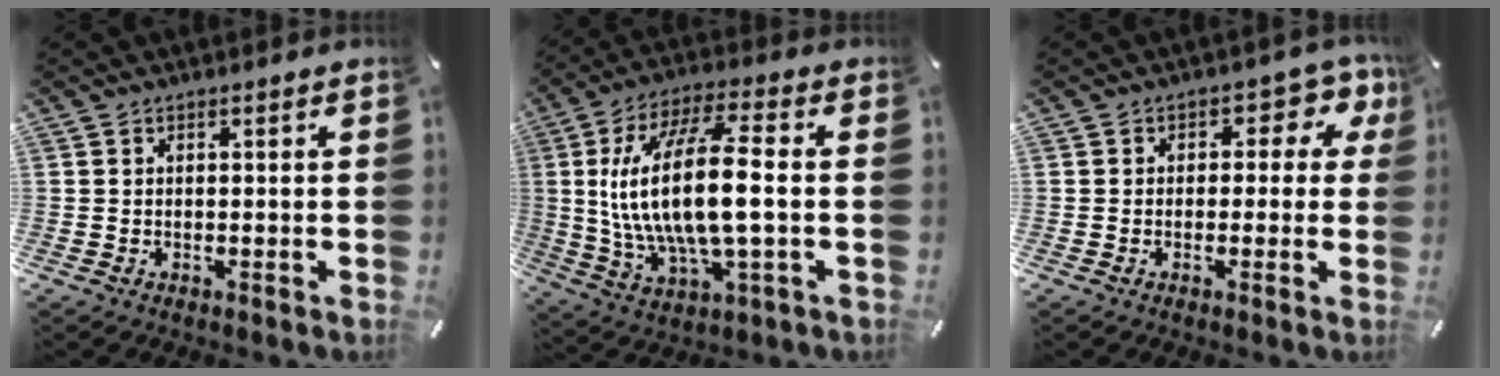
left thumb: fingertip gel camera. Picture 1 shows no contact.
{"total": 18.3, "force": [0.5, 6.8, 17.0], "torque": [-0.349, 0.002, 0.001]}
{"total": 5.8, "force": [1.3, 4.0, 4.0], "torque": [-0.043, -0.007, 0.015]}